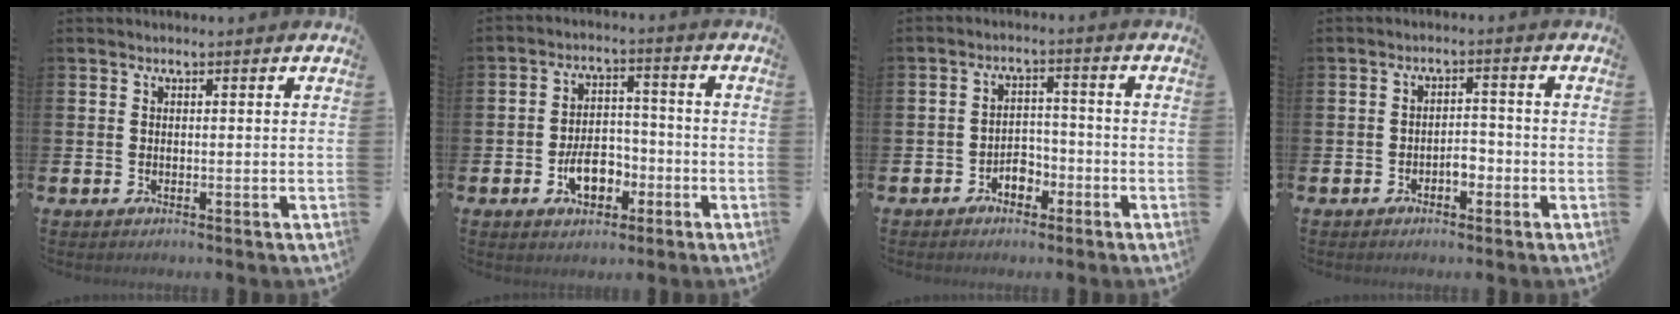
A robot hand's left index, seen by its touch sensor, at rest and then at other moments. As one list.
[{"total": 5.9, "force": [-2.4, 3.8, 3.8], "torque": [-0.057, 0.010, -0.046]}, {"total": 3.0, "force": [-2.2, 1.8, 1.1], "torque": [-0.031, 0.010, -0.045]}, {"total": 2.3, "force": [-1.3, 1.3, 1.5], "torque": [-0.029, 0.006, -0.028]}]